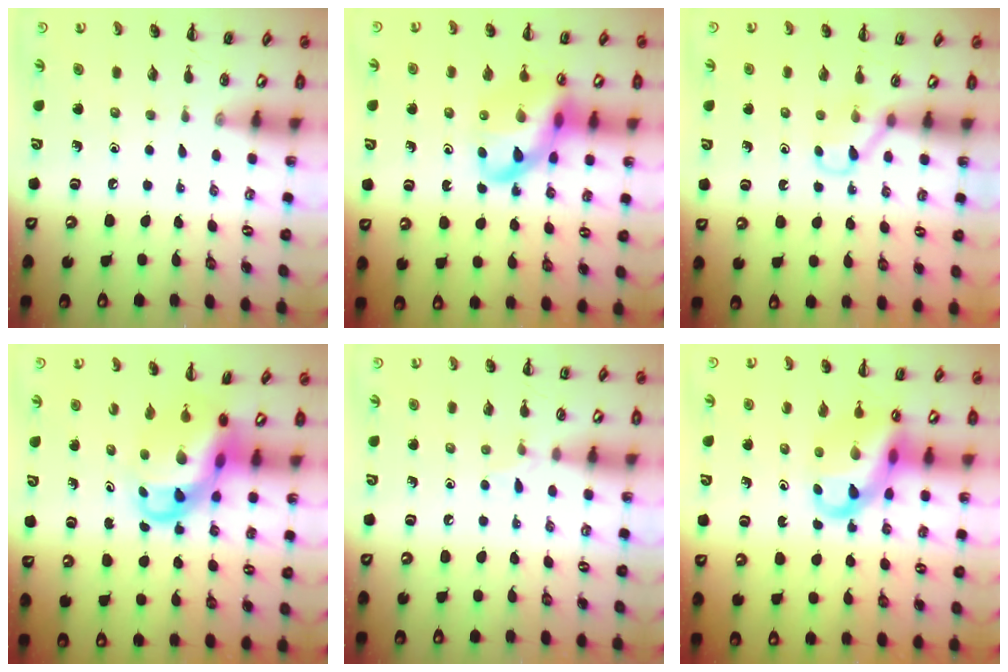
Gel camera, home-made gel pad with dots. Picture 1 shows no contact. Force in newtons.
{"total": 14.8, "press": 14.5, "slide": 3.1}
{"total": 4.0, "press": 3.8, "slide": 1.2}
{"total": 7.1, "press": 6.8, "slide": 2.1}
{"total": 5.4, "press": 5.2, "slide": 1.7}
{"total": 12.0, "press": 11.6, "slide": 3.0}